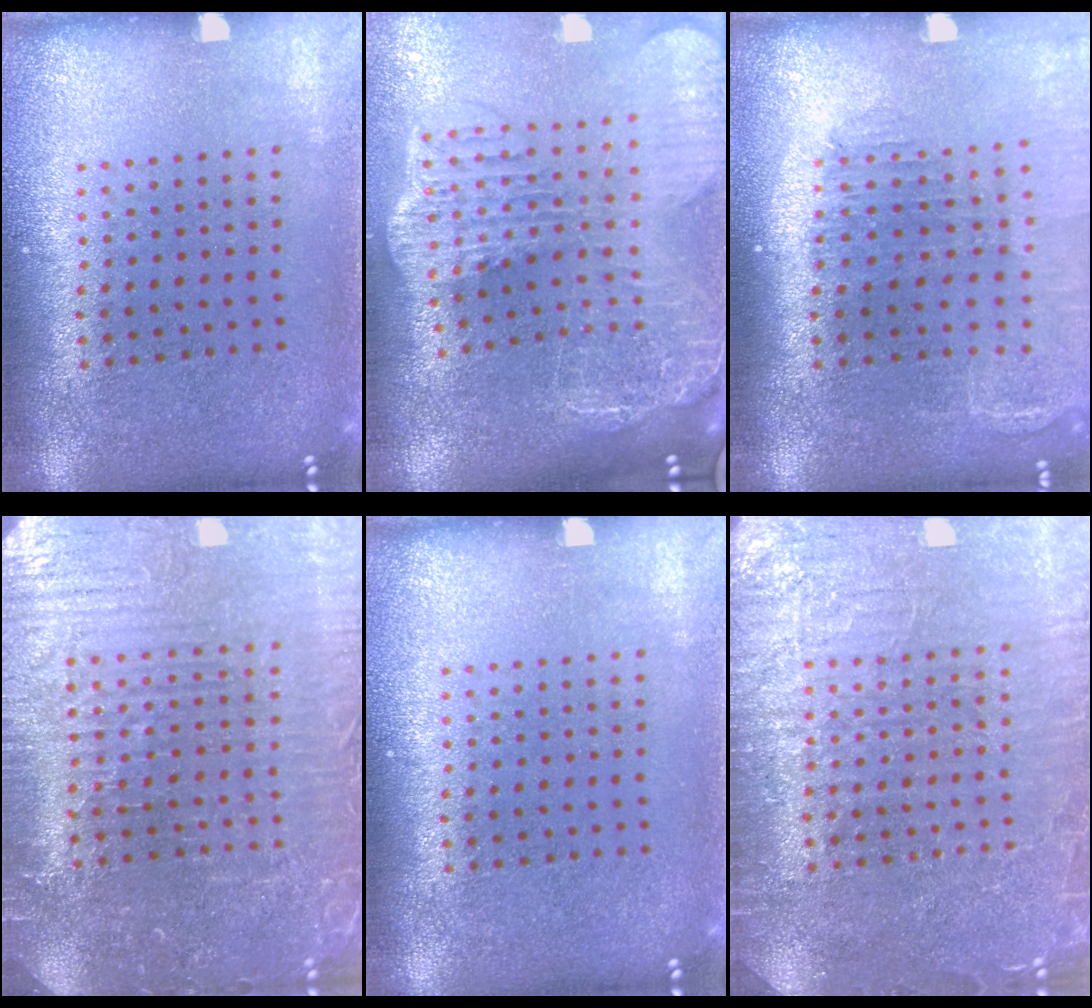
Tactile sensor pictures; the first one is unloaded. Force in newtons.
{"total": 3.8, "press": 3.0, "slide": 2.3}
{"total": 1.5, "press": 1.5, "slide": 0.0}
{"total": 4.5, "press": 4.3, "slide": 1.2}
{"total": 0.0}
{"total": 3.9, "press": 3.9, "slide": 0.6}